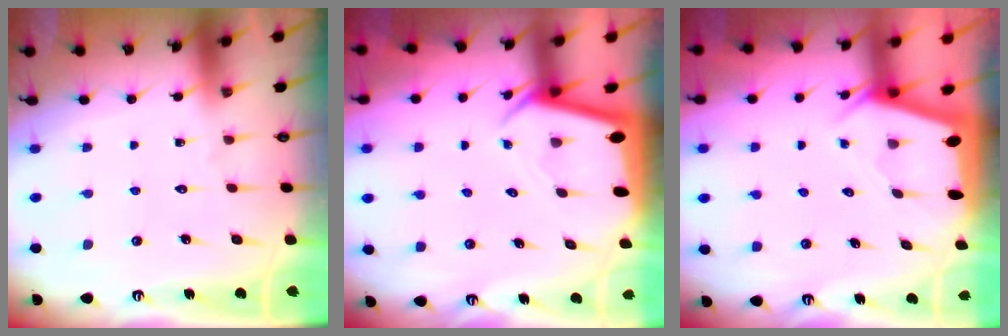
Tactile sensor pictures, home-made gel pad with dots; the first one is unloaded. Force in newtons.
{"total": 2.3, "press": 2.3, "slide": 0.2}
{"total": 2.2, "press": 2.2, "slide": 0.3}